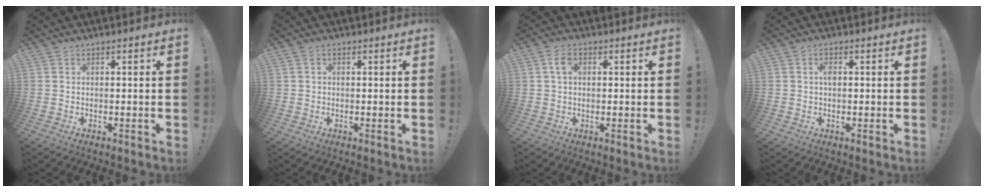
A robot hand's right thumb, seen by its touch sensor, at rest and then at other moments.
{"total": 1.1, "force": [0.1, 0.8, 0.7], "torque": [-0.013, 0.003, 0.001]}
{"total": 4.3, "force": [1.4, 2.5, 3.2], "torque": [-0.057, 0.005, 0.023]}
{"total": 2.1, "force": [0.2, 1.1, 1.7], "torque": [-0.034, 0.005, 0.002]}